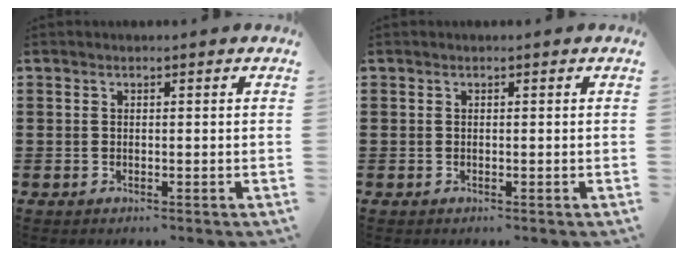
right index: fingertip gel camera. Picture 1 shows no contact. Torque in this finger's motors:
{"motor_torque": [-0.04, 0.05, 0.00, 0.00]}